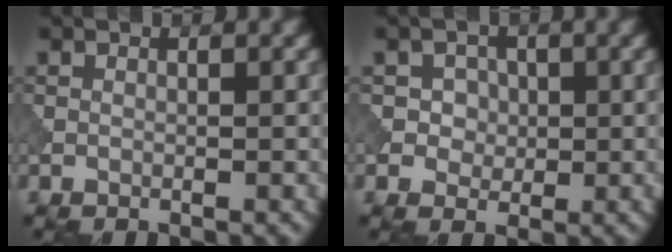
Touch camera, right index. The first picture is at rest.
{"total": 2.8, "force": [0.6, 2.5, 1.1], "torque": [-0.011, -0.002, 0.008]}